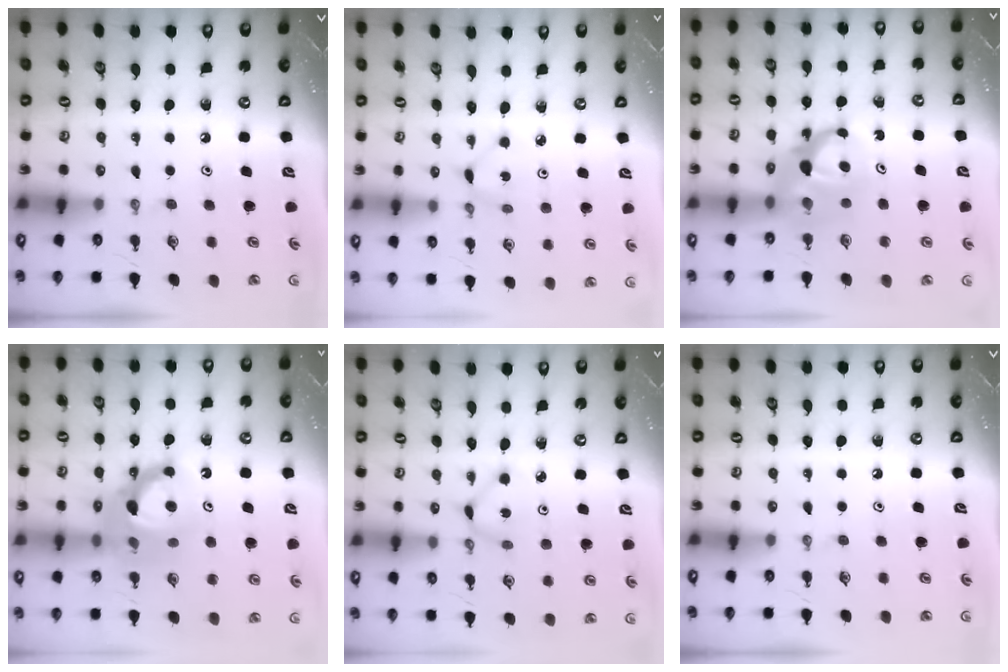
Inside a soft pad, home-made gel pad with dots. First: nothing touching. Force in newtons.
{"total": 1.0, "press": 1.0, "slide": 0.1}
{"total": 7.1, "press": 7.1, "slide": 0.5}
{"total": 13.3, "press": 13.2, "slide": 1.6}
{"total": 1.6, "press": 1.6, "slide": 0.2}
{"total": 0.0}